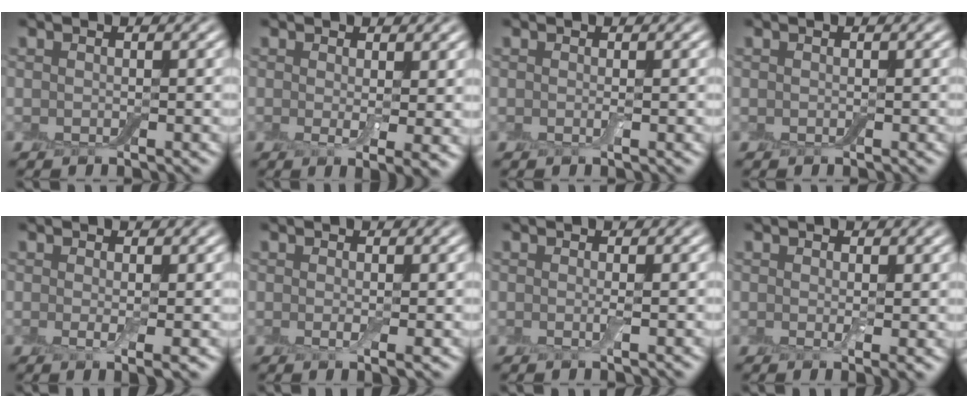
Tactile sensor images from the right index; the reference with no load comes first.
{"total": 3.1, "force": [0.4, 0.6, 3.0], "torque": [-0.043, -0.015, 0.010]}
{"total": 0.6, "force": [0.0, 0.0, 0.6], "torque": [-0.014, -0.005, -0.002]}
{"total": 0.0}
{"total": 2.1, "force": [0.0, 0.3, 2.0], "torque": [-0.034, -0.009, 0.000]}
{"total": 1.4, "force": [0.0, 0.2, 1.4], "torque": [-0.025, -0.006, -0.002]}
{"total": 1.0, "force": [-0.1, 0.1, 1.0], "torque": [-0.020, -0.005, -0.005]}
{"total": 1.5, "force": [0.2, 0.2, 1.4], "torque": [-0.021, -0.008, 0.003]}